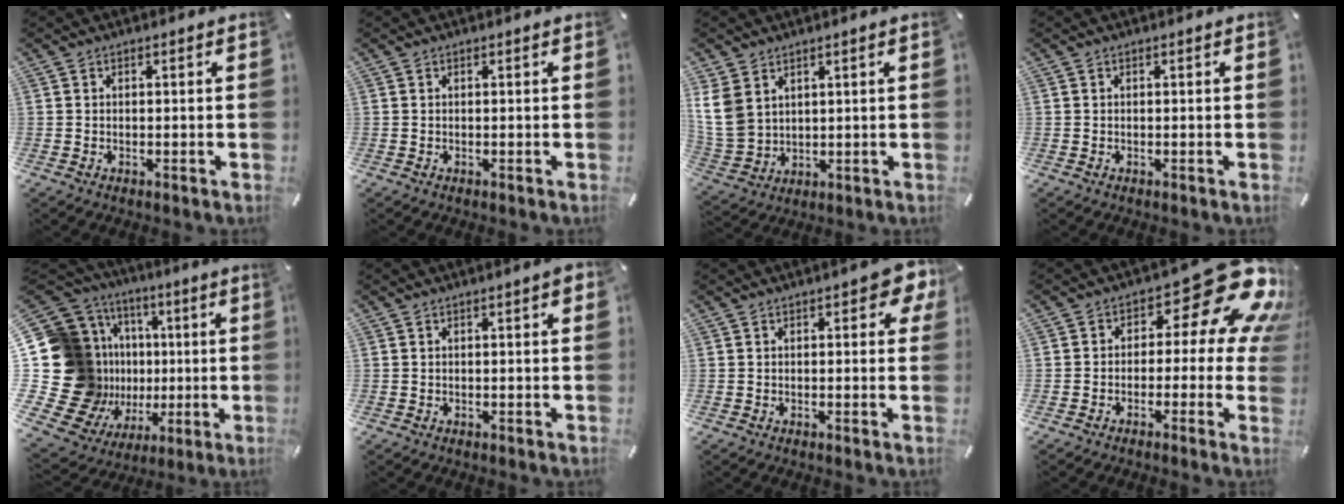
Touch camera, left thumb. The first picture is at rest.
{"total": 0.0}
{"total": 8.8, "force": [3.5, 6.9, 4.1], "torque": [-0.128, -0.013, 0.067]}
{"total": 0.0}
{"total": 23.4, "force": [0.6, 19.0, 13.8], "torque": [-0.254, -0.055, 0.068]}
{"total": 1.8, "force": [0.3, 0.5, 1.7], "torque": [-0.031, 0.005, 0.003]}
{"total": 5.0, "force": [1.7, 2.5, 4.0], "torque": [-0.048, 0.001, 0.024]}
{"total": 18.4, "force": [7.4, 8.3, 14.7], "torque": [-0.185, -0.049, 0.119]}